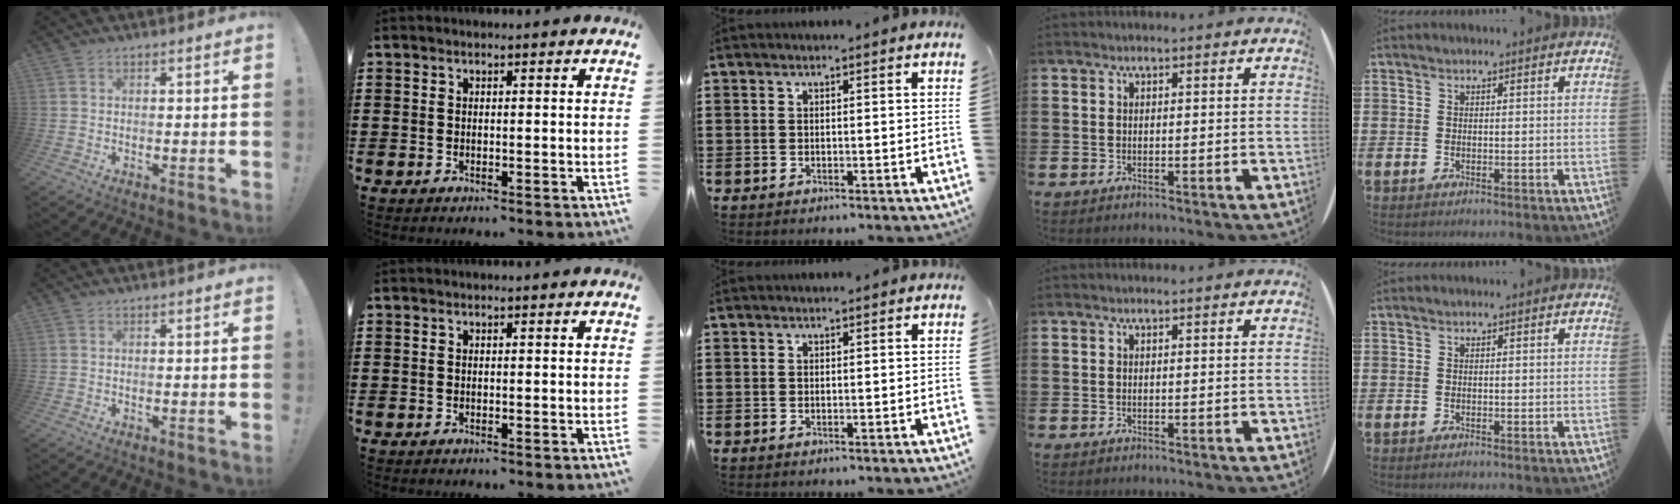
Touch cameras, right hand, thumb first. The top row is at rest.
{}